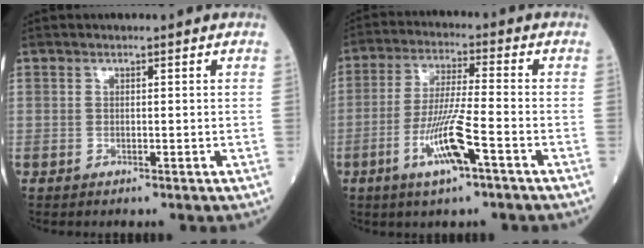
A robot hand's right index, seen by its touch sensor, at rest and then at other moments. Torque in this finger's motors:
{"motor_torque": [0.26, -0.26, 0.21, 0.18]}